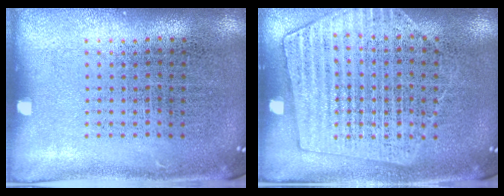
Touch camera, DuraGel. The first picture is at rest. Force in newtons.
{"total": 1.4, "press": 1.4, "slide": 0.3}